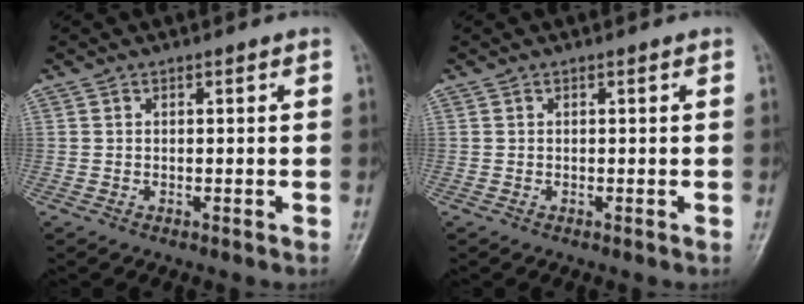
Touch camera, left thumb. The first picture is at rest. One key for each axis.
{"total": 0.0}